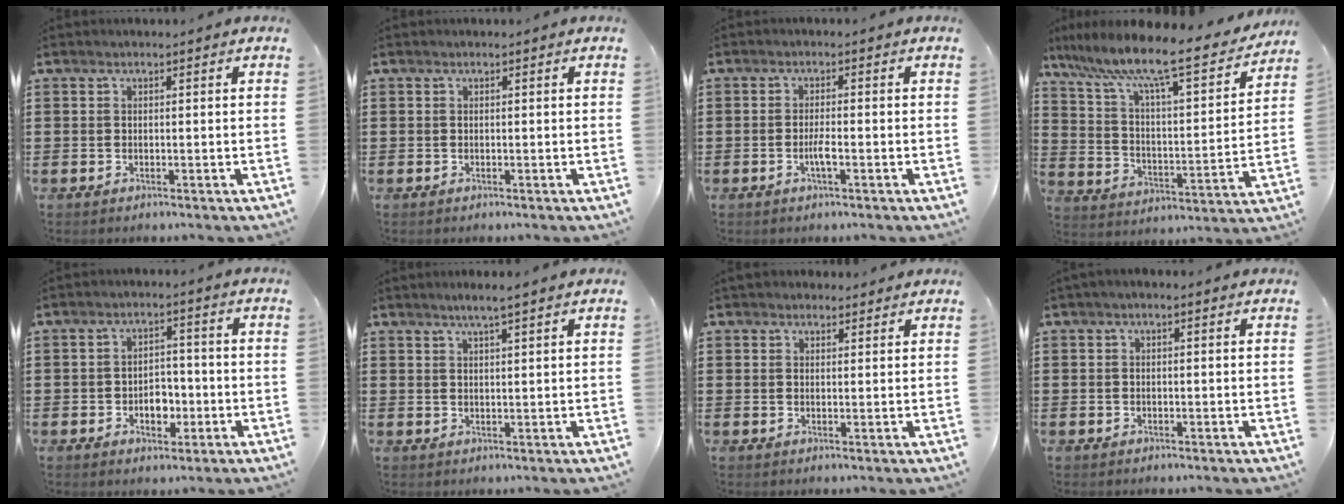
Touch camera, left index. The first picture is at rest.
{"total": 0.0}
{"total": 2.4, "force": [-0.9, 0.3, 2.2], "torque": [-0.046, -0.003, -0.018]}
{"total": 10.6, "force": [8.9, 0.7, 5.7], "torque": [-0.147, -0.060, 0.144]}
{"total": 4.2, "force": [-1.5, 2.8, 2.7], "torque": [-0.046, 0.004, -0.032]}
{"total": 2.4, "force": [1.9, -0.2, 1.5], "torque": [-0.032, 0.003, 0.034]}
{"total": 1.8, "force": [1.6, 0.8, 0.2], "torque": [-0.006, 0.006, 0.031]}
{"total": 0.8, "force": [-0.3, 0.6, 0.3], "torque": [-0.008, 0.004, -0.007]}